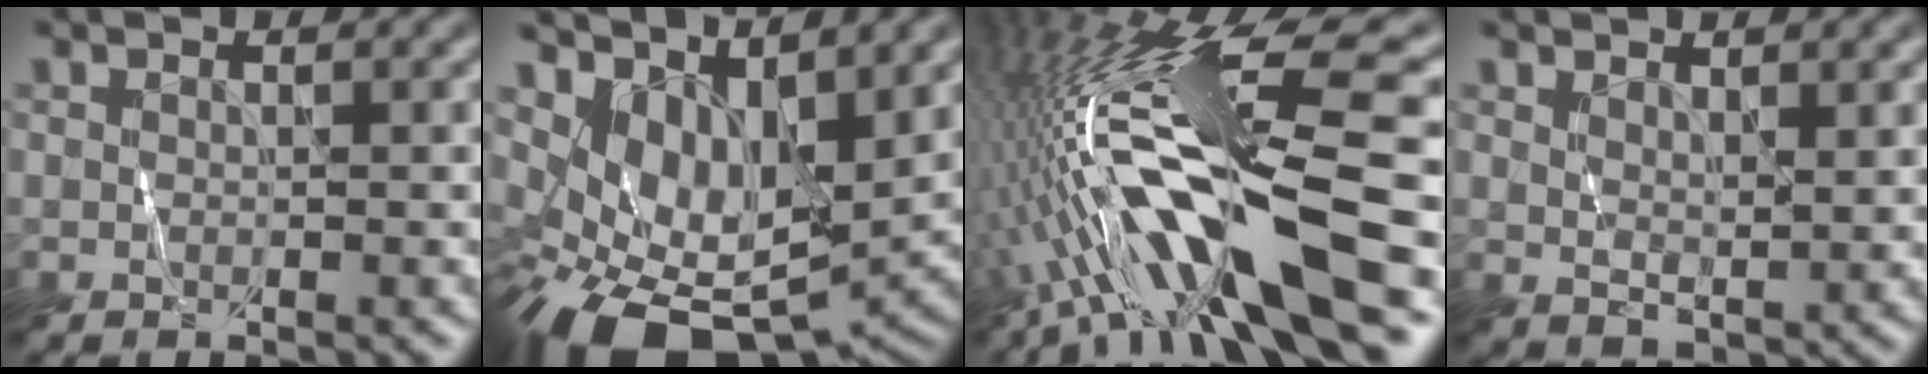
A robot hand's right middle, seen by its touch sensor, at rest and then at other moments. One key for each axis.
{"total": 9.4, "fx": 0.0, "fy": 5.8, "fz": 7.5, "tx": -0.131, "ty": -0.032, "tz": 0.019}
{"total": 15.9, "fx": -4.5, "fy": 2.8, "fz": 15.0, "tx": -0.275, "ty": 0.029, "tz": -0.066}
{"total": 2.2, "fx": 1.5, "fy": 1.0, "fz": 1.3, "tx": -0.027, "ty": -0.008, "tz": 0.034}